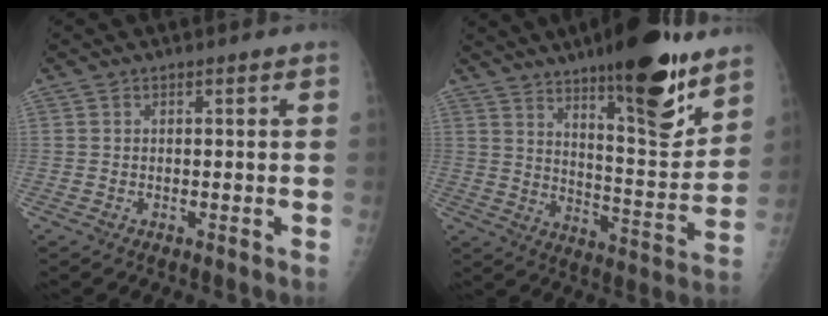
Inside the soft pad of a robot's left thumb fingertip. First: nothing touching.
{"total": 20.1, "force": [13.4, 4.8, 14.2], "torque": [-0.176, -0.084, 0.207]}